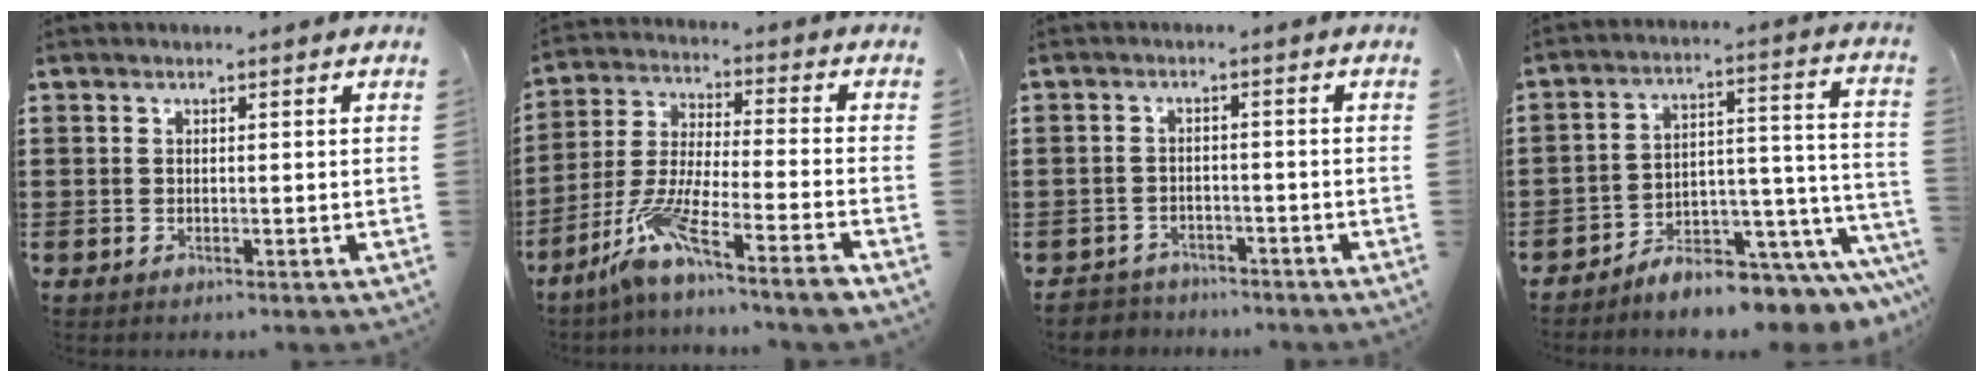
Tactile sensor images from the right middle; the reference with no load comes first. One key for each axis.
{"total": 9.0, "fx": -6.4, "fy": 0.5, "fz": 6.3, "tx": -0.132, "ty": -0.010, "tz": -0.128}
{"total": 2.8, "fx": -2.7, "fy": 0.8, "fz": -0.4, "tx": -0.001, "ty": 0.000, "tz": -0.062}
{"total": 6.0, "fx": -5.8, "fy": 1.0, "fz": 1.2, "tx": -0.017, "ty": 0.004, "tz": -0.110}